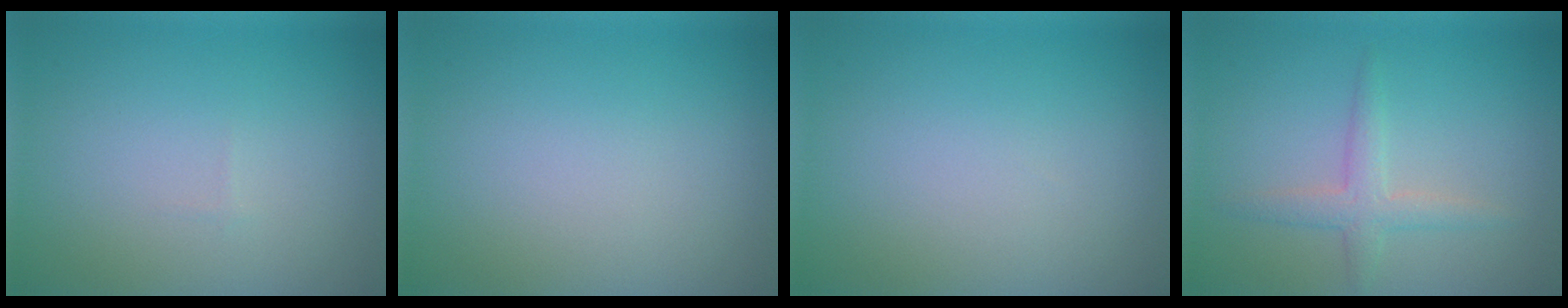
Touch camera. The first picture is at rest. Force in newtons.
{"total": 0.0}
{"total": 0.0}
{"total": 2.3, "press": 2.3, "slide": 0.1}